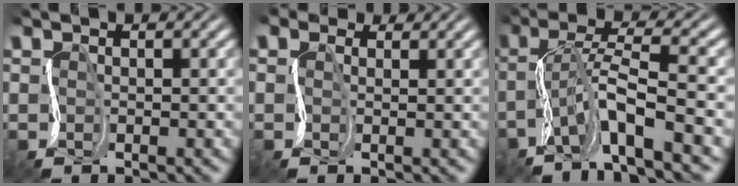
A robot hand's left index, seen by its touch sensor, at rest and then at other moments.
{"total": 2.0, "force": [0.7, 1.6, 0.8], "torque": [-0.006, 0.007, -0.006]}
{"total": 7.2, "force": [-3.3, 1.2, 6.3], "torque": [-0.113, 0.017, -0.069]}